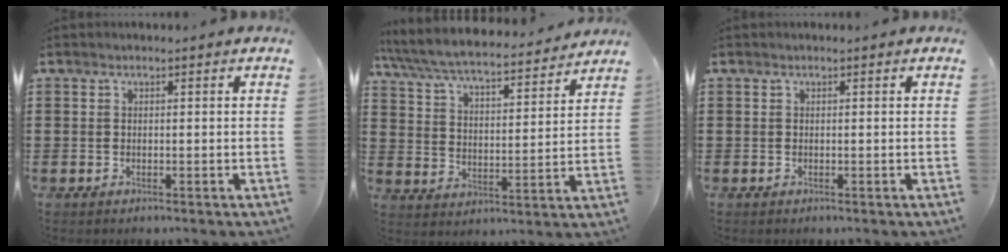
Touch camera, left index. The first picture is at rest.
{"total": 6.1, "force": [5.7, 0.4, 2.0], "torque": [-0.066, -0.041, 0.094]}
{"total": 0.0}